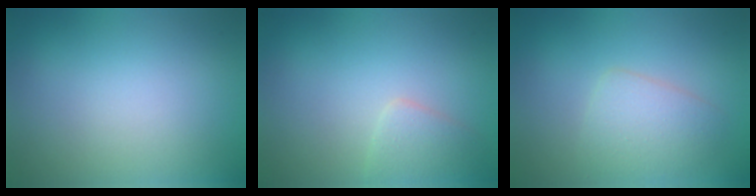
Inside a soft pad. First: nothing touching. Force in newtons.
{"total": 1.9, "press": 1.9, "slide": 0.0}
{"total": 2.8, "press": 2.8, "slide": 0.1}